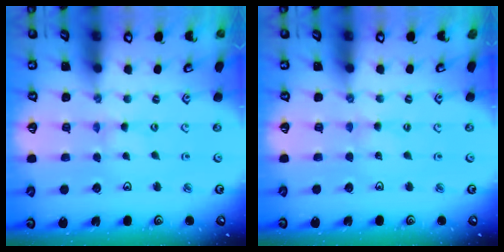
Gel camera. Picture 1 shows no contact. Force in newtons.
{"total": 0.0}